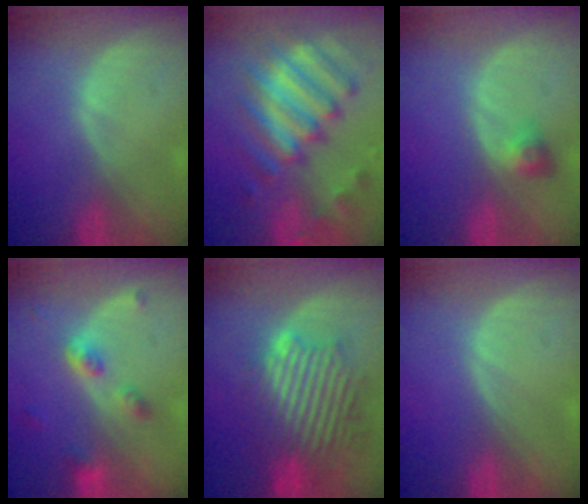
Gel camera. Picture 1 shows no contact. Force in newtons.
{"total": 12.4, "press": 10.7, "slide": 6.2}
{"total": 3.0, "press": 2.7, "slide": 1.4}
{"total": 4.2, "press": 4.2, "slide": 0.5}
{"total": 11.0, "press": 10.3, "slide": 3.9}
{"total": 0.0}